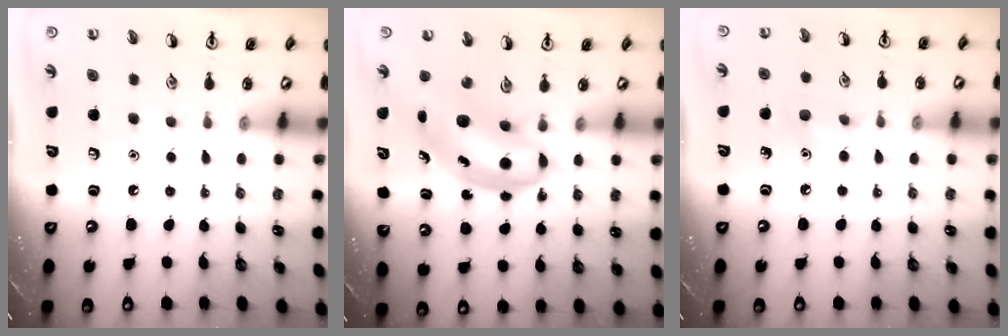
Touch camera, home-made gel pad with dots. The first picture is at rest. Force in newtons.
{"total": 7.6, "press": 7.5, "slide": 1.4}
{"total": 6.9, "press": 6.6, "slide": 2.1}